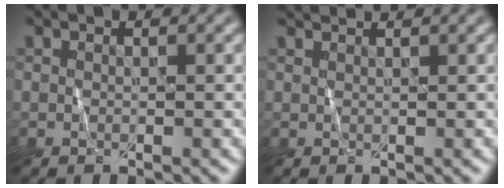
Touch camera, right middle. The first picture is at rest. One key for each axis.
{"total": 1.6, "fx": 1.5, "fy": 0.3, "fz": 0.4, "tx": -0.003, "ty": 0.003, "tz": 0.012}